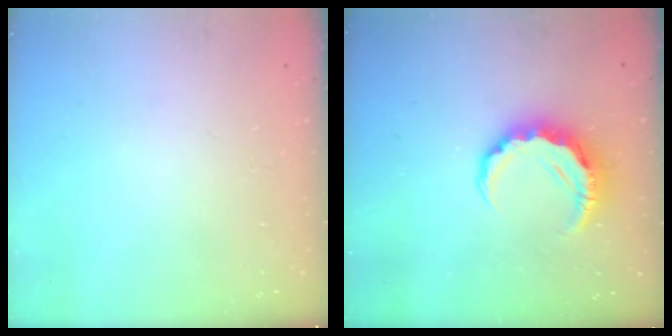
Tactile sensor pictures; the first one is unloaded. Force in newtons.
{"total": 7.9, "press": 7.8, "slide": 1.6}